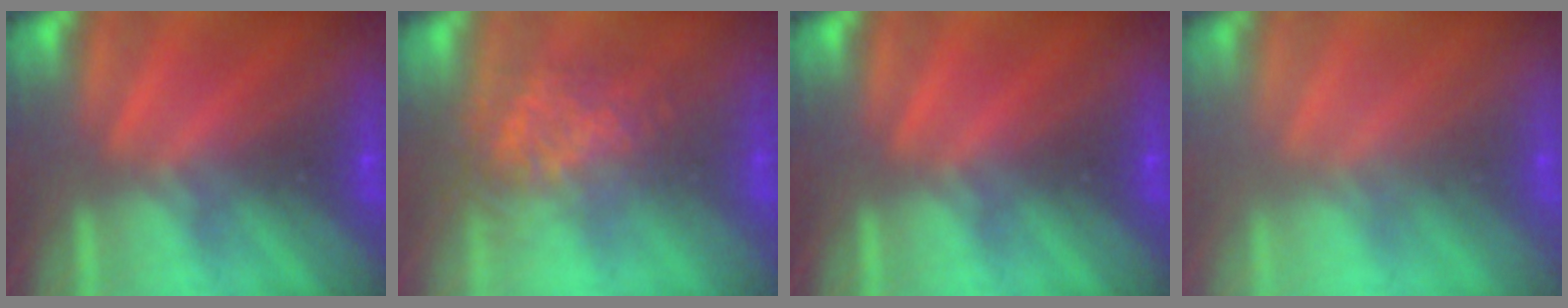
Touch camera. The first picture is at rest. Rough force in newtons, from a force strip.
{"total": 3.8}
{"total": 0.0}
{"total": 2.8}